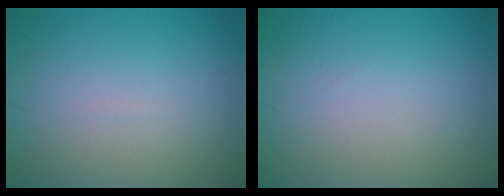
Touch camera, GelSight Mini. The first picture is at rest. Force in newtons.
{"total": 0.0}